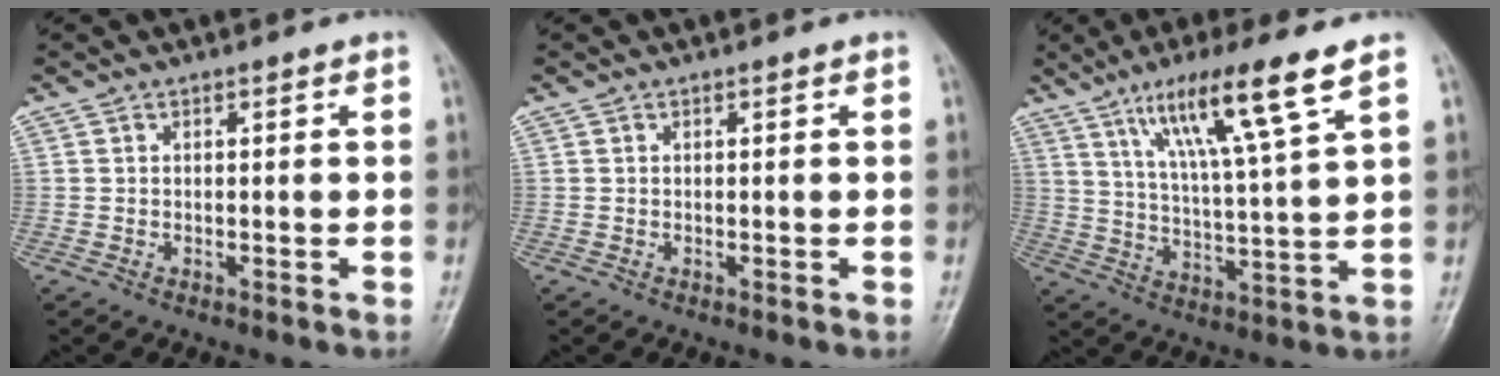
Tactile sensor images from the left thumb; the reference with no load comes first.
{"total": 0.0}
{"total": 14.1, "force": [8.0, 0.8, 11.5], "torque": [-0.205, -0.031, 0.145]}